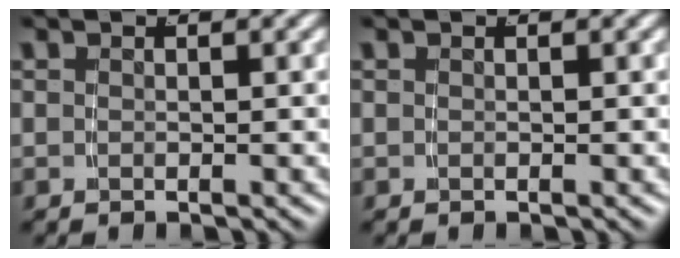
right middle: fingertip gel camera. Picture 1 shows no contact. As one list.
[{"total": 0.0}]